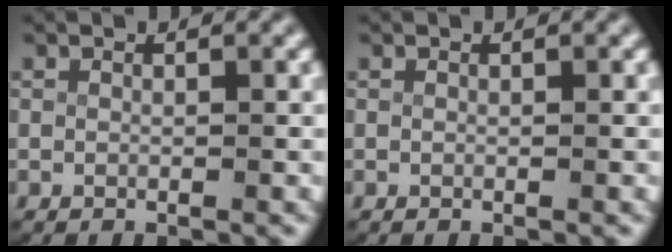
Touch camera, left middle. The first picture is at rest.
{"total": 0.0}